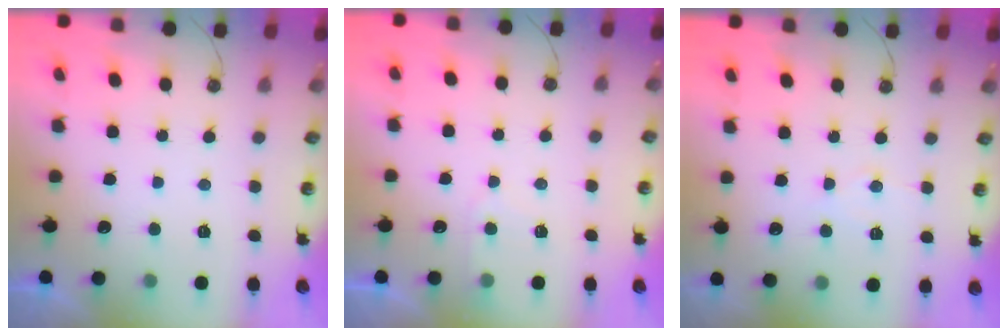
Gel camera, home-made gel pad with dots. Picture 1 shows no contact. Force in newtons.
{"total": 5.2, "press": 5.2, "slide": 0.6}
{"total": 6.5, "press": 6.4, "slide": 0.7}